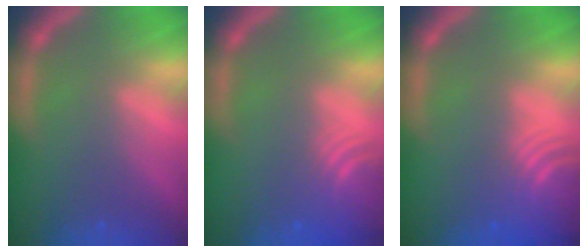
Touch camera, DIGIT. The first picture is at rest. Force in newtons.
{"total": 5.1}
{"total": 7.5}